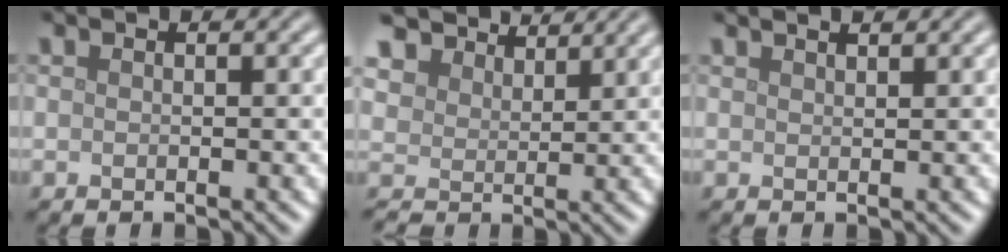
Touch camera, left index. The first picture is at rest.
{"total": 5.6, "force": [4.7, 2.7, 1.3], "torque": [-0.048, -0.008, 0.093]}
{"total": 1.9, "force": [1.6, 0.6, 1.0], "torque": [-0.001, 0.003, 0.004]}